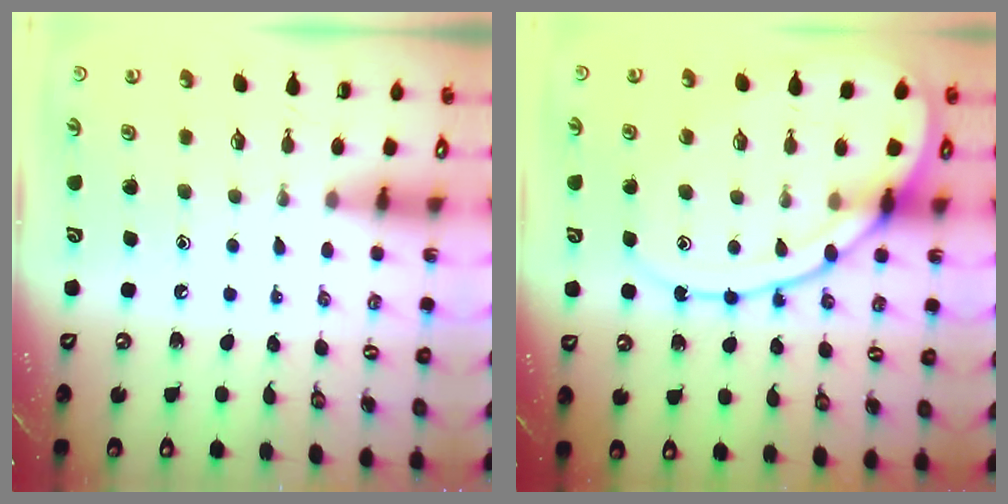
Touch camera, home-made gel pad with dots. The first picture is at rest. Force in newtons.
{"total": 14.1, "press": 14.1, "slide": 1.1}